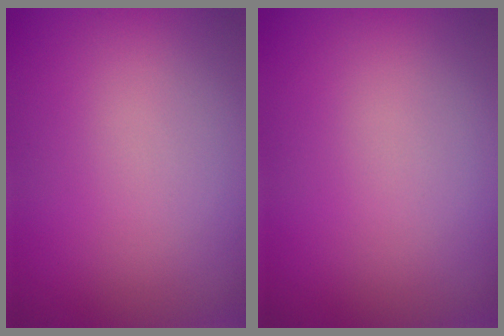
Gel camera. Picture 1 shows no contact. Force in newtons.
{"total": 0.0}